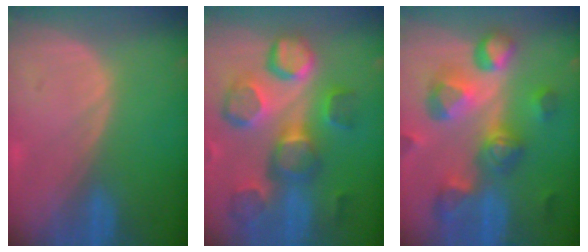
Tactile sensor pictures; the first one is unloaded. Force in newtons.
{"total": 11.9, "press": 10.9, "slide": 4.8}
{"total": 11.2, "press": 10.0, "slide": 5.0}